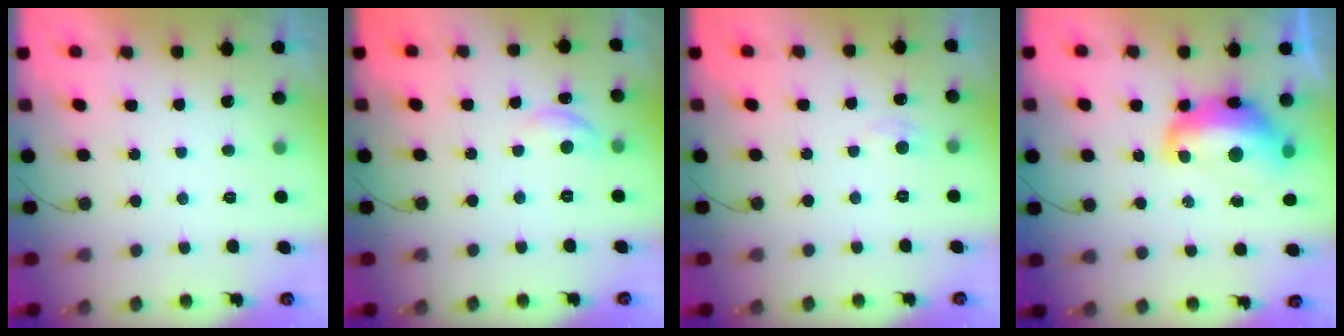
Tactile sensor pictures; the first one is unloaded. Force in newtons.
{"total": 7.1, "press": 7.1, "slide": 0.7}
{"total": 2.5, "press": 2.4, "slide": 0.4}
{"total": 14.1, "press": 14.0, "slide": 1.6}